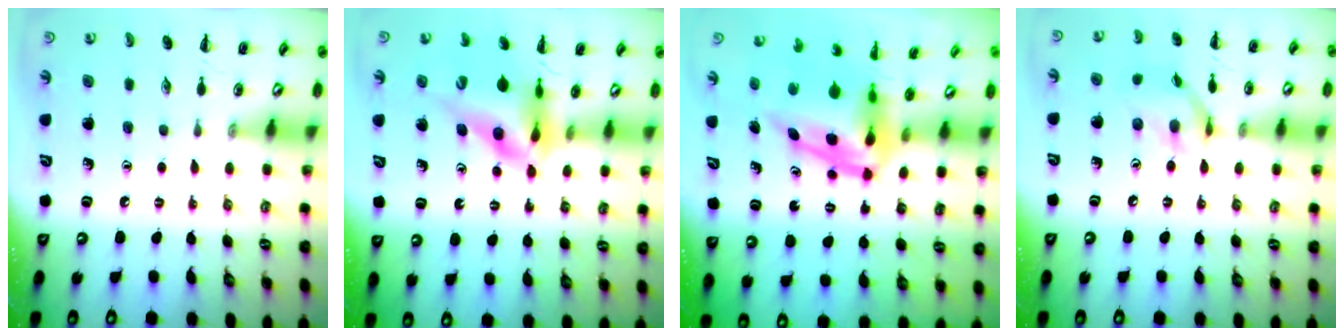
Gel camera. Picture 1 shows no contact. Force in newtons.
{"total": 12.0, "press": 11.4, "slide": 3.9}
{"total": 8.2, "press": 7.9, "slide": 2.1}
{"total": 10.7, "press": 10.7, "slide": 1.2}